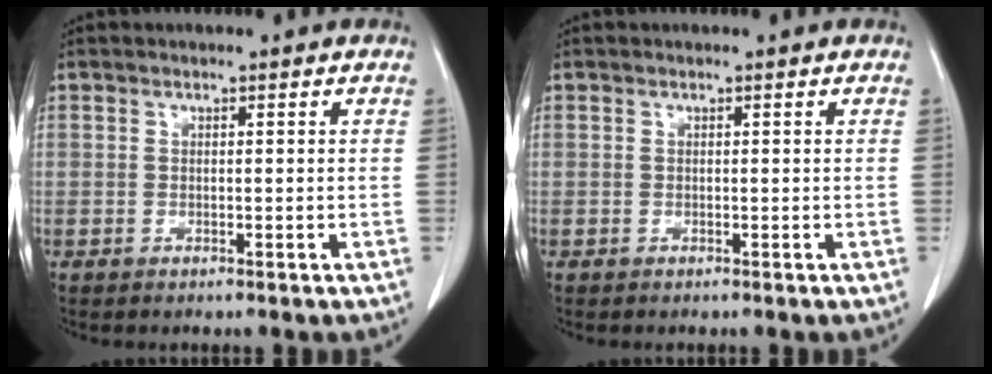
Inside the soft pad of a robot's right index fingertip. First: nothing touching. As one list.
[{"total": 0.0}]